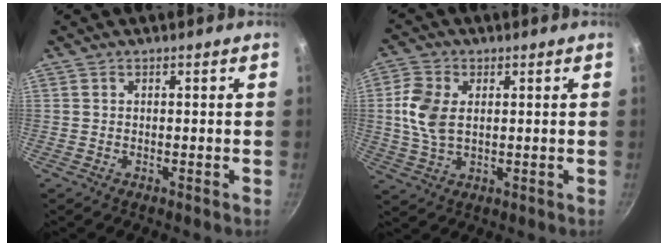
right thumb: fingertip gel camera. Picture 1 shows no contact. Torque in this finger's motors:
{"motor_torque": [-0.07, 0.26, 0.59, -0.32, 0.12]}